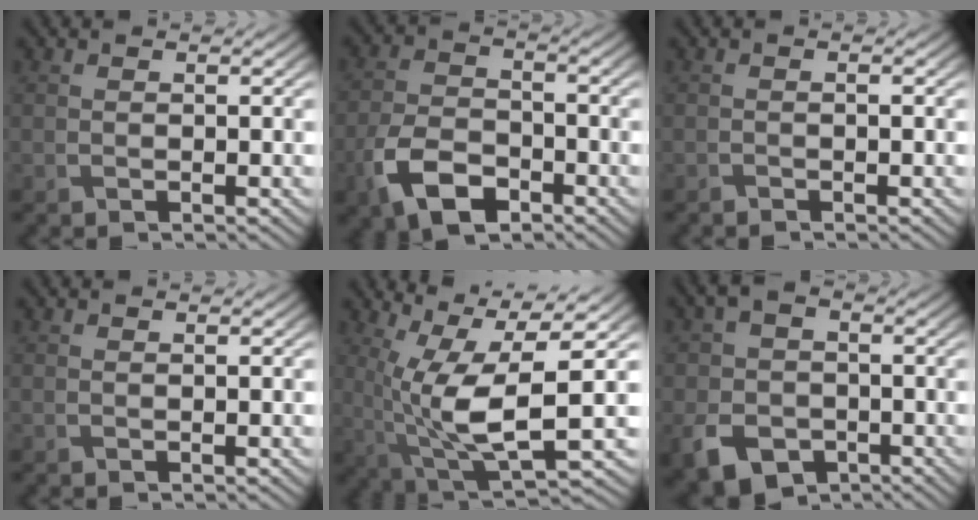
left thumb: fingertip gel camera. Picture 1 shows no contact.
{"total": 8.3, "force": [-4.6, 4.6, 5.2], "torque": [-0.124, -0.009, -0.099]}
{"total": 0.7, "force": [-0.7, -0.1, 0.2], "torque": [-0.007, 0.003, -0.015]}
{"total": 0.0}
{"total": 11.2, "force": [1.1, 3.1, 10.7], "torque": [-0.231, 0.000, 0.025]}
{"total": 8.5, "force": [-3.2, 6.4, 4.6], "torque": [-0.114, -0.035, -0.063]}